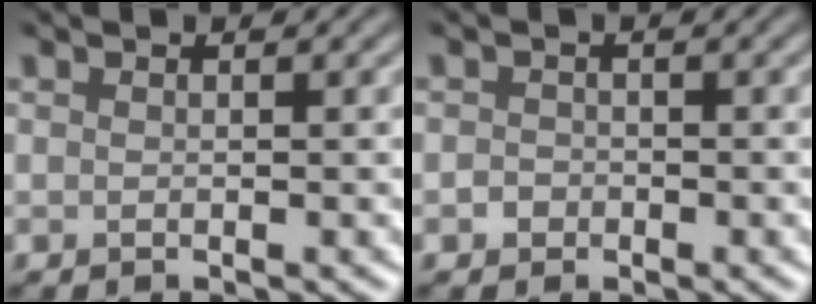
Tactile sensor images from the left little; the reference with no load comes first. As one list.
[{"total": 1.0, "force": [-0.4, 0.8, 0.2], "torque": [0.001, -0.001, -0.011]}]